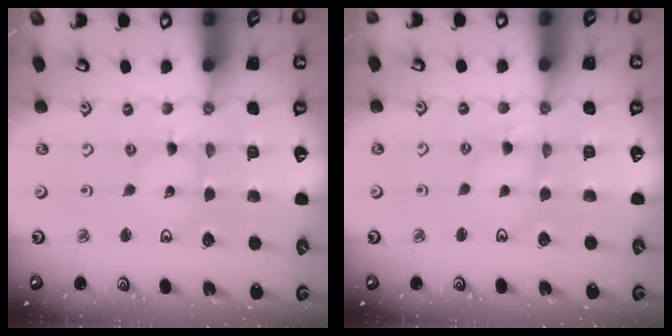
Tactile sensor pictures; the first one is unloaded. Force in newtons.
{"total": 2.9, "press": 2.9, "slide": 0.4}